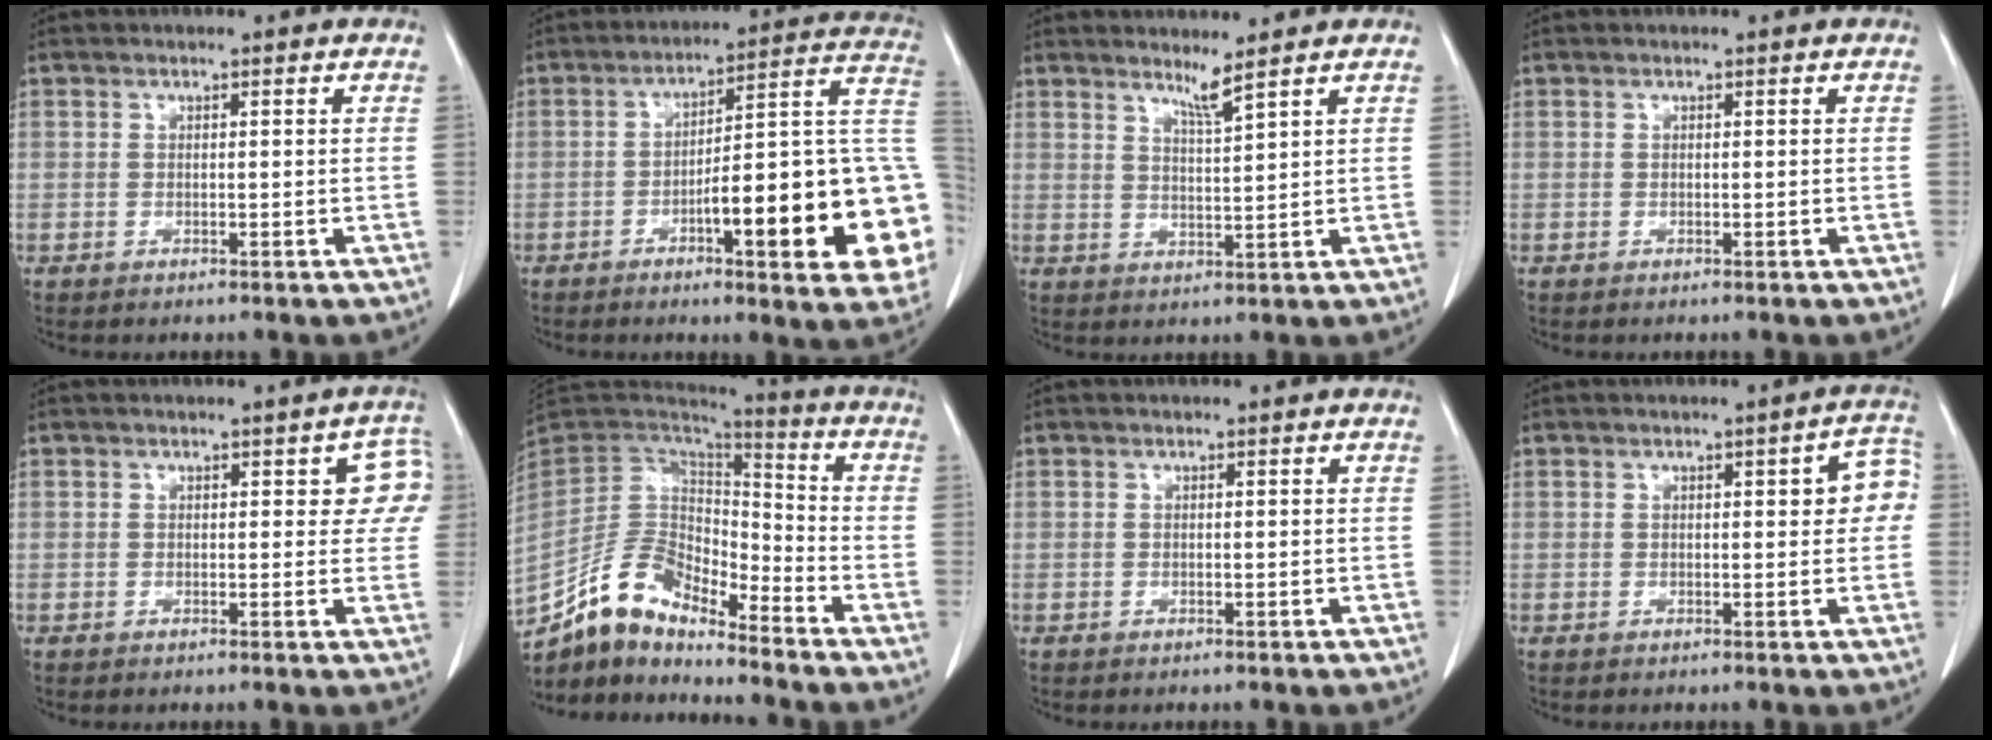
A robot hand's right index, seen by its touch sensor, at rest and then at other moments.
{"total": 21.8, "force": [-5.3, 3.0, 20.9], "torque": [-0.189, 0.025, -0.064]}
{"total": 2.8, "force": [2.3, -1.0, 1.3], "torque": [-0.025, -0.016, 0.046]}
{"total": 0.0}
{"total": 4.3, "force": [1.5, 2.4, 3.3], "torque": [-0.011, 0.011, 0.010]}
{"total": 11.8, "force": [-10.2, 4.0, 4.4], "torque": [-0.085, 0.041, -0.194]}
{"total": 0.0}
{"total": 4.6, "force": [0.7, 1.5, 4.3], "torque": [-0.038, 0.016, 0.003]}